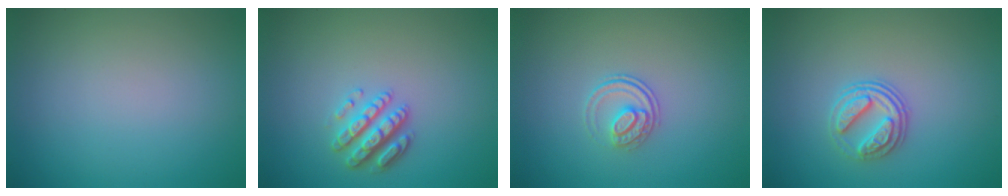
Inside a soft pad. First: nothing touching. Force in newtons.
{"total": 2.9, "press": 2.8, "slide": 1.1}
{"total": 2.0, "press": 1.4, "slide": 1.3}
{"total": 2.9, "press": 2.6, "slide": 1.3}